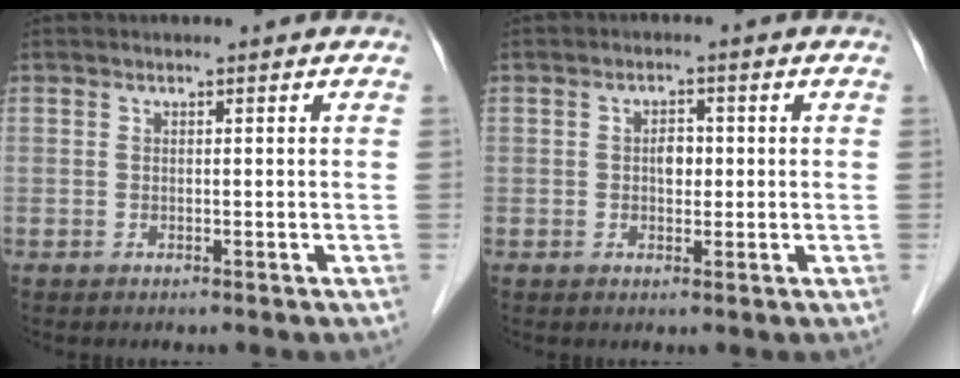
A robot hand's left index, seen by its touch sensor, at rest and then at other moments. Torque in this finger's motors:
{"motor_torque": [0.08, 0.04, 0.03, 0.00]}